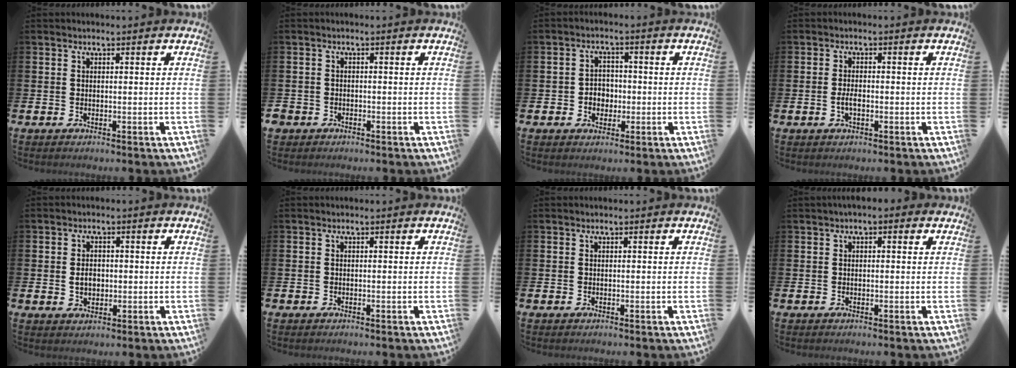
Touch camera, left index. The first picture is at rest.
{"total": 1.4, "force": [-1.1, 0.8, -0.1], "torque": [-0.002, 0.001, -0.026]}
{"total": 3.1, "force": [-0.6, 2.8, 1.2], "torque": [-0.019, 0.003, -0.020]}
{"total": 2.1, "force": [-0.5, 1.0, 1.8], "torque": [-0.029, 0.000, -0.010]}
{"total": 2.5, "force": [0.0, 1.9, 1.7], "torque": [-0.014, 0.000, -0.006]}
{"total": 0.0}
{"total": 0.0}
{"total": 0.7, "force": [0.0, 0.4, 0.6], "torque": [-0.006, 0.004, -0.003]}